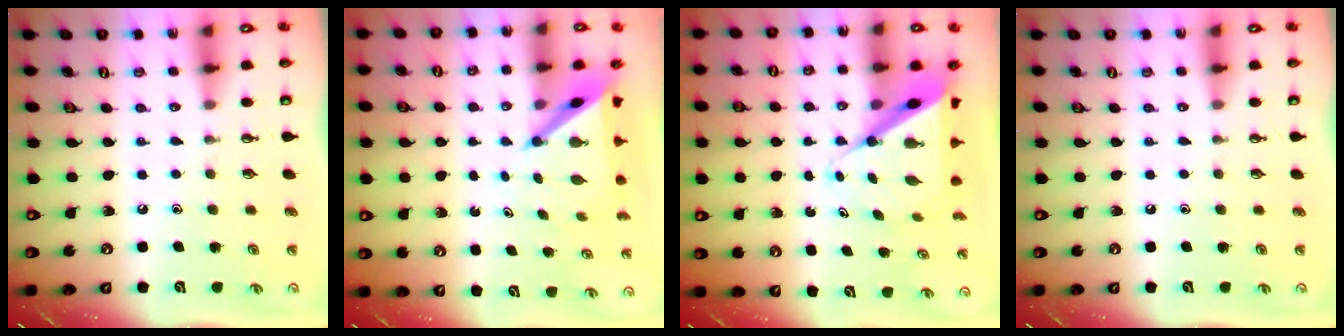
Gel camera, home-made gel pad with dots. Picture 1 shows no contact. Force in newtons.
{"total": 5.8, "press": 5.8, "slide": 0.4}
{"total": 9.3, "press": 9.3, "slide": 0.8}
{"total": 0.0}